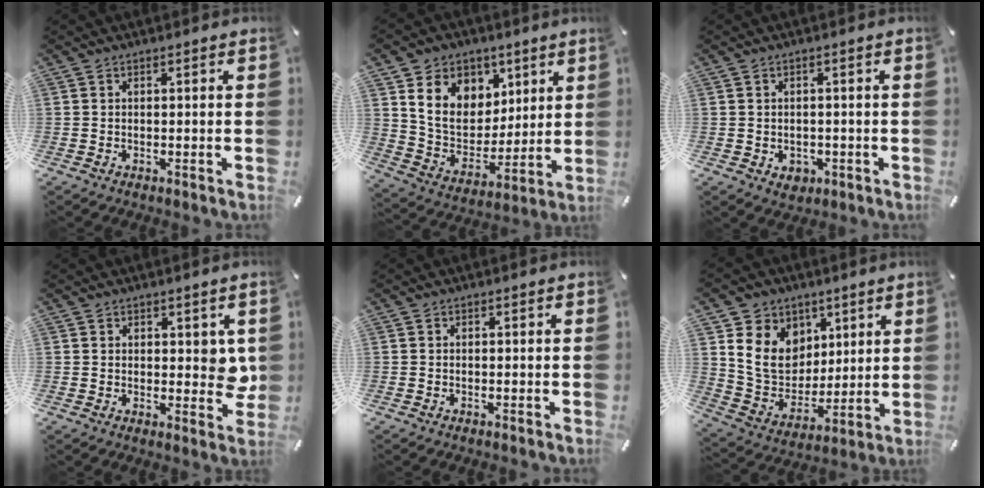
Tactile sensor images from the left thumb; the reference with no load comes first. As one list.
[{"total": 13.7, "force": [6.2, 11.2, 4.7], "torque": [-0.089, -0.030, 0.125]}, {"total": 3.1, "force": [-0.8, 2.8, 1.2], "torque": [-0.012, 0.003, -0.015]}, {"total": 5.2, "force": [2.3, 3.6, 3.1], "torque": [-0.022, -0.009, 0.037]}, {"total": 0.0}, {"total": 14.0, "force": [4.4, 12.1, 5.4], "torque": [-0.111, -0.020, 0.092]}]